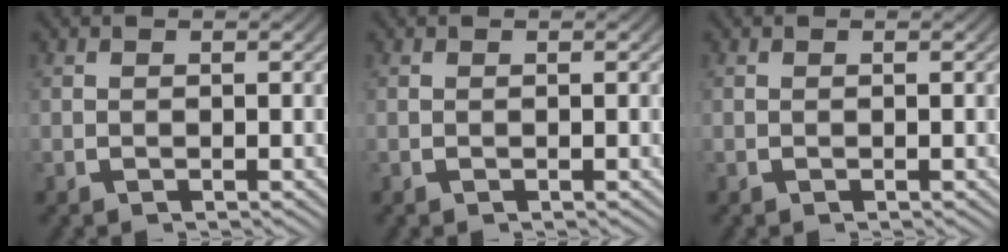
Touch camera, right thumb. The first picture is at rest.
{"total": 0.0}
{"total": 0.0}